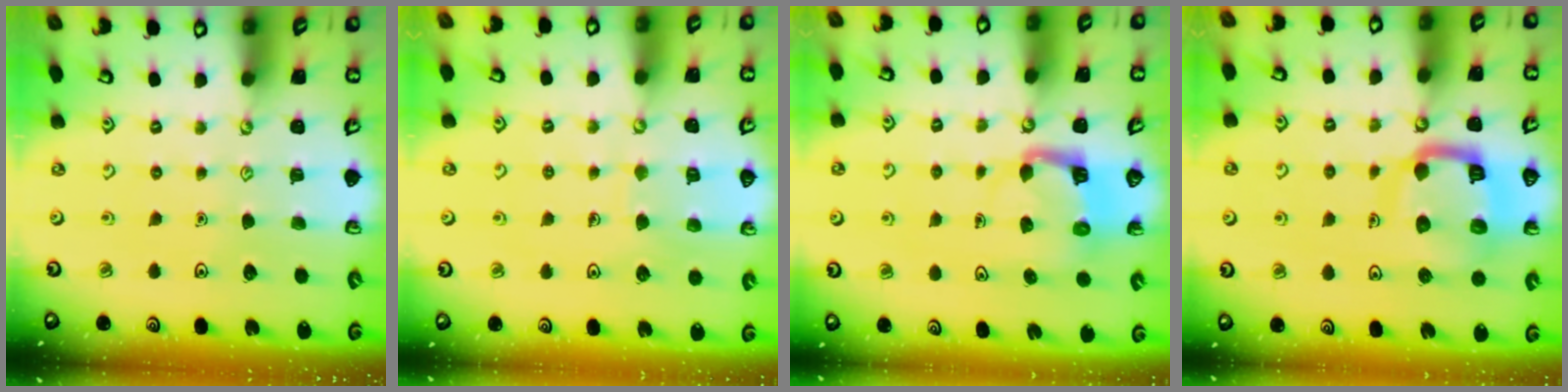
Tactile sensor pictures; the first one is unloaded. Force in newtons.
{"total": 5.7, "press": 5.7, "slide": 0.5}
{"total": 4.6, "press": 4.5, "slide": 0.4}
{"total": 12.5, "press": 12.4, "slide": 1.6}